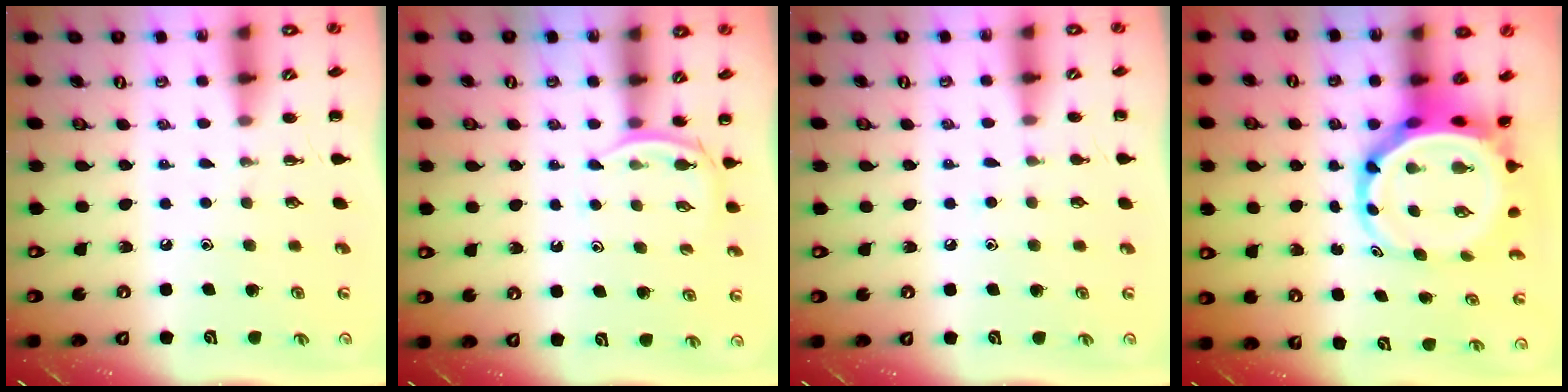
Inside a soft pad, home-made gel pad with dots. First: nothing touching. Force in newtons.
{"total": 3.3, "press": 3.1, "slide": 1.1}
{"total": 4.2, "press": 3.8, "slide": 1.7}
{"total": 8.1, "press": 7.8, "slide": 2.2}